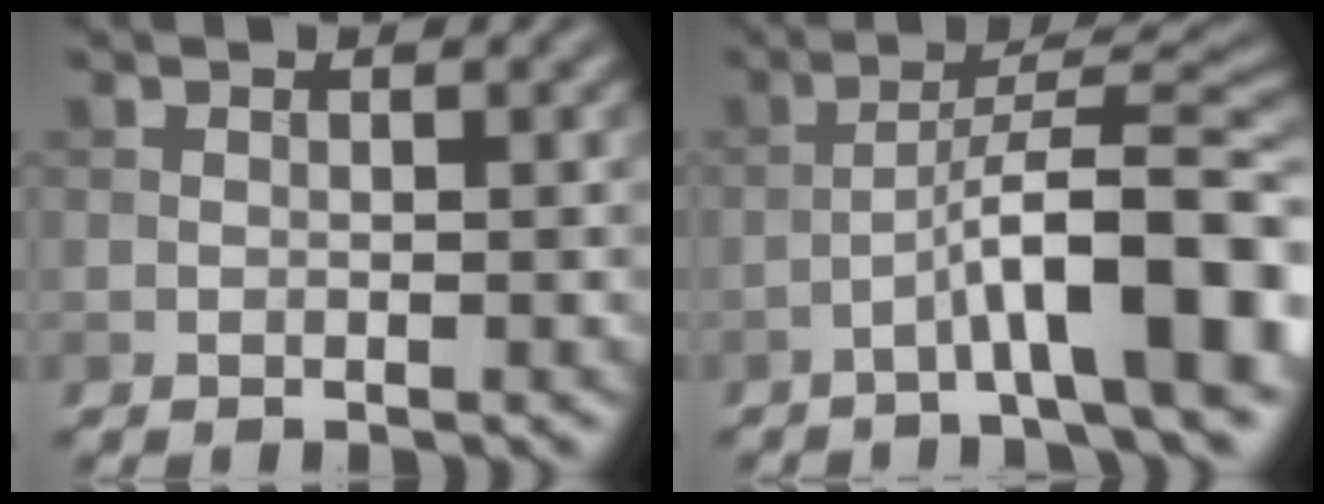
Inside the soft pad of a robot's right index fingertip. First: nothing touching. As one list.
[{"total": 9.2, "force": [-3.7, 1.6, 8.2], "torque": [-0.120, 0.027, -0.061]}]